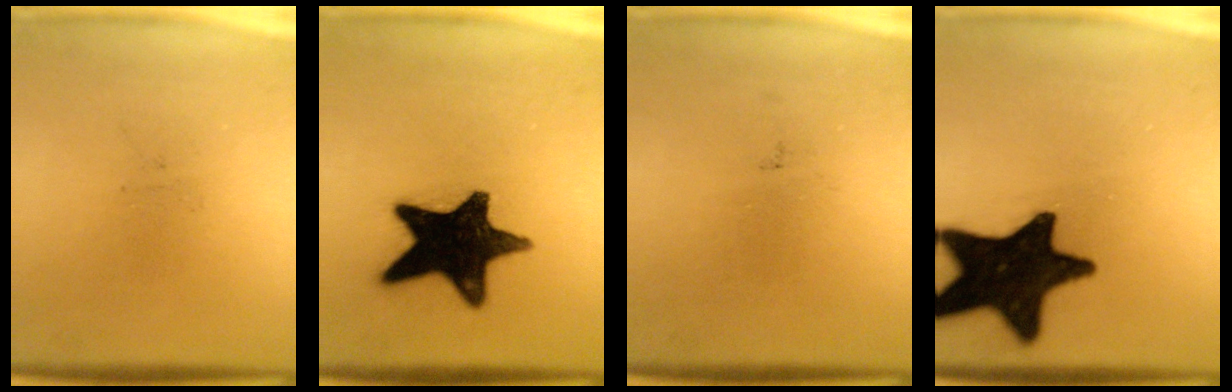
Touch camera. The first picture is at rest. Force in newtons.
{"total": 17.7}
{"total": 0.0}
{"total": 19.6}